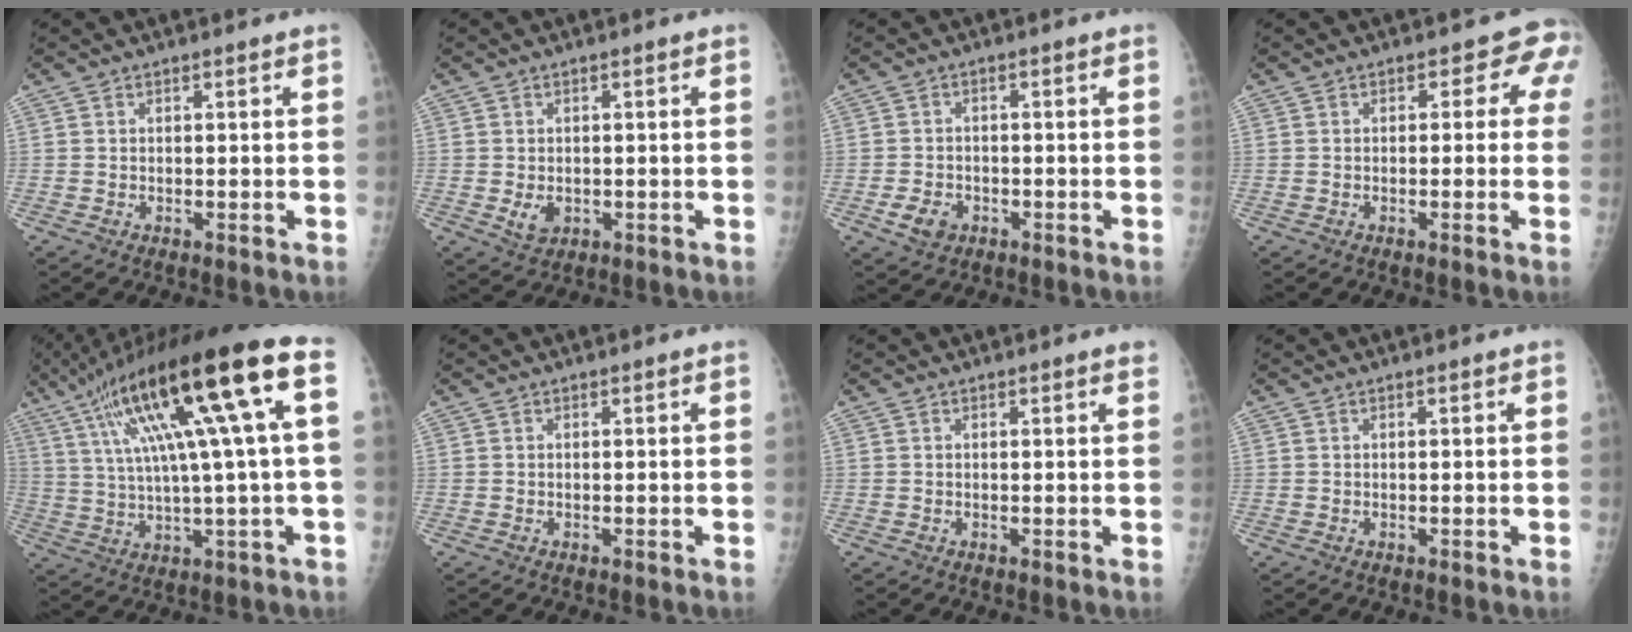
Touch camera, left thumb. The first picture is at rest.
{"total": 3.1, "force": [-0.5, 2.3, 2.0], "torque": [-0.025, -0.002, 0.001]}
{"total": 4.1, "force": [-1.9, 3.0, 2.1], "torque": [-0.034, 0.007, -0.027]}
{"total": 3.4, "force": [0.8, 2.5, 2.0], "torque": [0.017, 0.008, -0.008]}
{"total": 22.9, "force": [7.2, 3.0, 21.6], "torque": [-0.377, 0.028, 0.115]}
{"total": 0.0}
{"total": 0.8, "force": [0.6, 0.0, 0.6], "torque": [-0.005, 0.001, 0.005]}
{"total": 0.0}